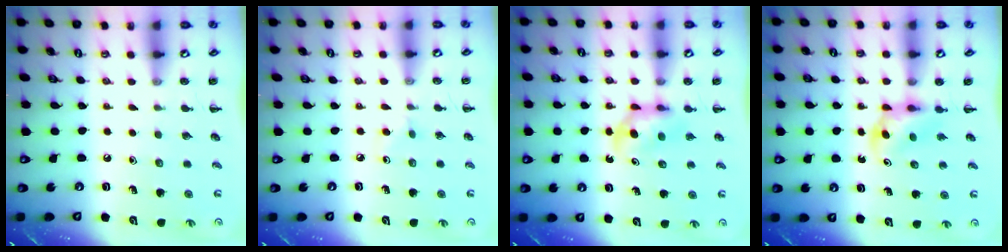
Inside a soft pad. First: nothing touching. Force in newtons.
{"total": 2.0, "press": 1.8, "slide": 0.8}
{"total": 4.8, "press": 4.7, "slide": 0.8}
{"total": 4.0, "press": 3.8, "slide": 1.2}